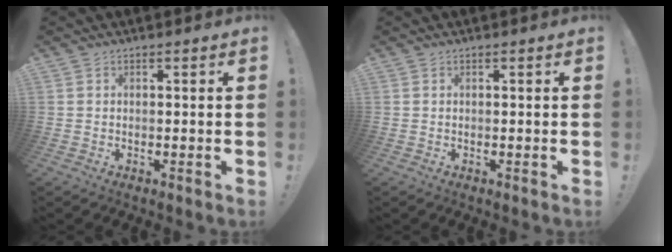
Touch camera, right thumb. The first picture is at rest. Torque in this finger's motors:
{"motor_torque": [0.00, 0.00, 0.09, -0.03, -0.02]}